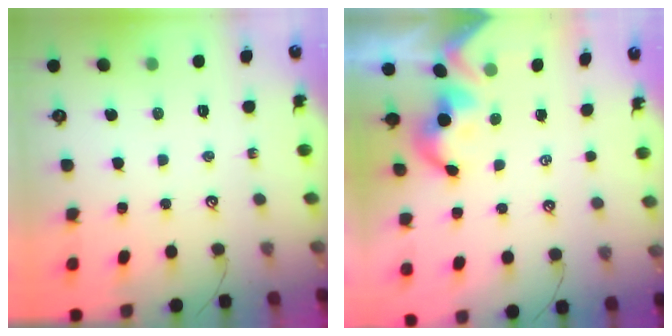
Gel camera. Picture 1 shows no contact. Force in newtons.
{"total": 2.0, "press": 2.0, "slide": 0.3}